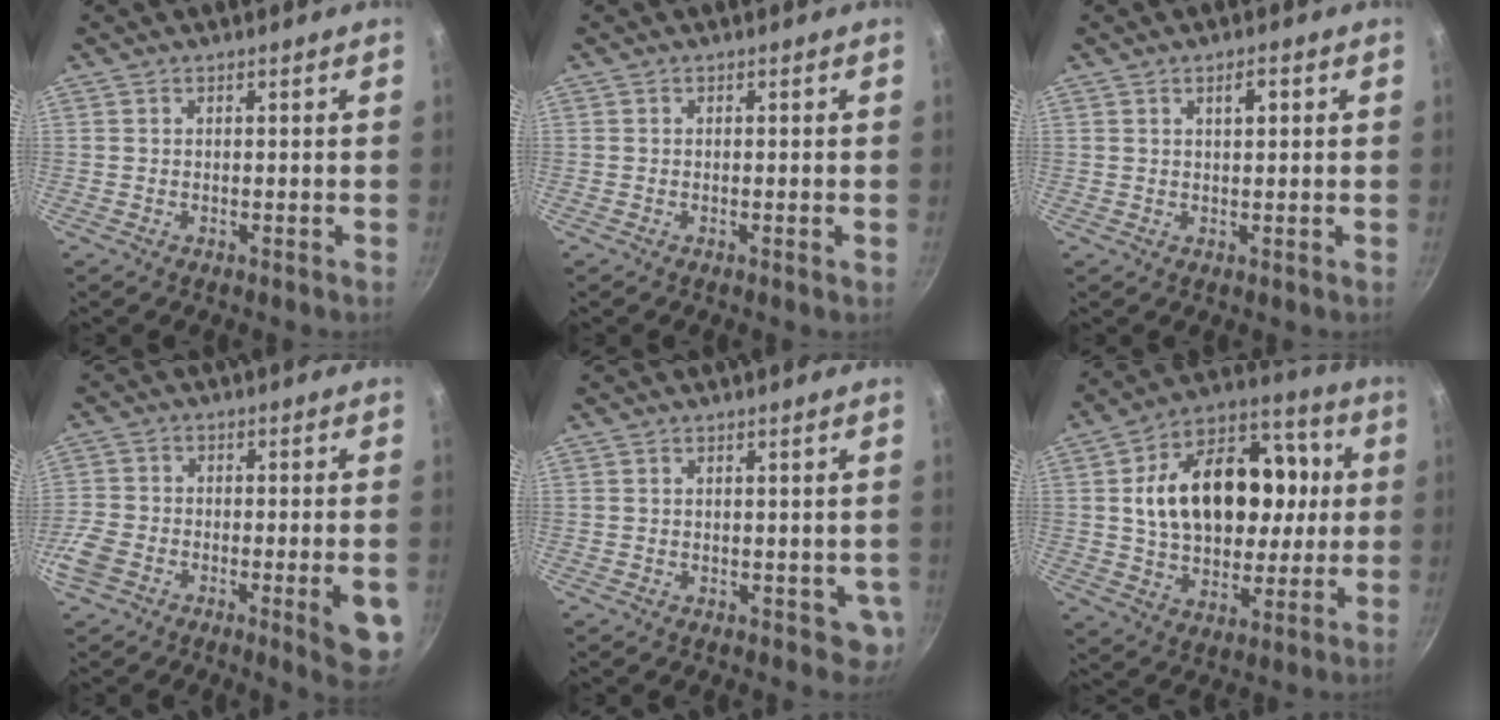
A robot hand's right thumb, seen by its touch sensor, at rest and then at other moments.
{"total": 0.6, "force": [-0.2, 0.0, 0.6], "torque": [-0.009, -0.001, -0.006]}
{"total": 2.6, "force": [1.0, 1.1, 2.2], "torque": [-0.026, 0.005, 0.017]}
{"total": 13.5, "force": [-5.5, 5.4, 11.0], "torque": [-0.168, 0.015, -0.098]}
{"total": 3.5, "force": [-0.2, 2.5, 2.5], "torque": [-0.022, -0.006, -0.001]}
{"total": 24.8, "force": [3.0, 17.2, 17.6], "torque": [-0.253, 0.032, 0.045]}